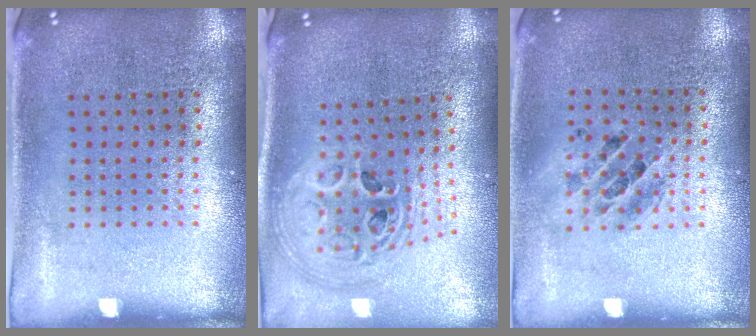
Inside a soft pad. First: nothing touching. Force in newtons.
{"total": 2.6, "press": 1.9, "slide": 1.8}
{"total": 1.3, "press": 1.2, "slide": 0.5}